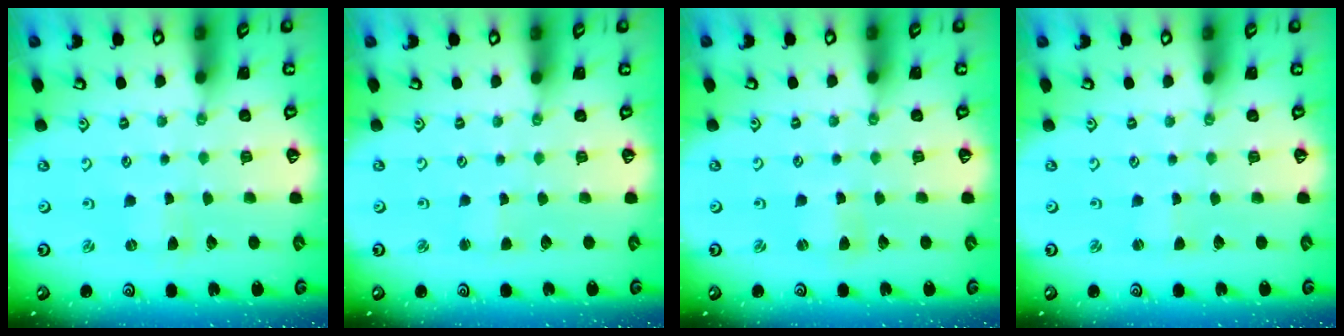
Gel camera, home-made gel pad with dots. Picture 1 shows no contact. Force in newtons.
{"total": 1.0, "press": 0.9, "slide": 0.1}
{"total": 0.9, "press": 0.9, "slide": 0.2}
{"total": 0.0}